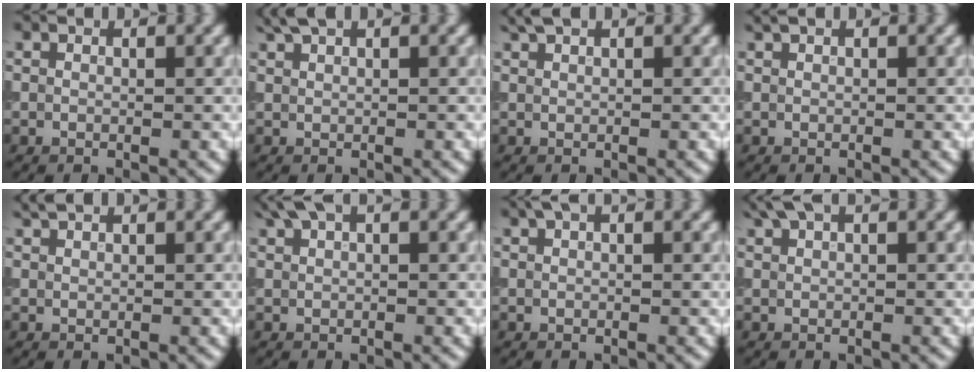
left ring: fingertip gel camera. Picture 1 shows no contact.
{"total": 1.6, "force": [1.3, 0.3, 0.8], "torque": [-0.014, 0.004, 0.029]}
{"total": 1.2, "force": [1.0, 0.3, 0.5], "torque": [-0.009, 0.002, 0.020]}
{"total": 0.5, "force": [0.4, 0.1, 0.3], "torque": [-0.005, 0.003, 0.008]}
{"total": 0.7, "force": [0.7, 0.1, 0.3], "torque": [-0.002, -0.001, 0.014]}
{"total": 2.0, "force": [1.4, 0.6, 1.3], "torque": [-0.022, 0.007, 0.027]}
{"total": 1.0, "force": [0.6, 0.3, 0.8], "torque": [-0.015, 0.004, 0.011]}
{"total": 1.7, "force": [1.2, 0.5, 1.0], "torque": [-0.017, 0.008, 0.025]}